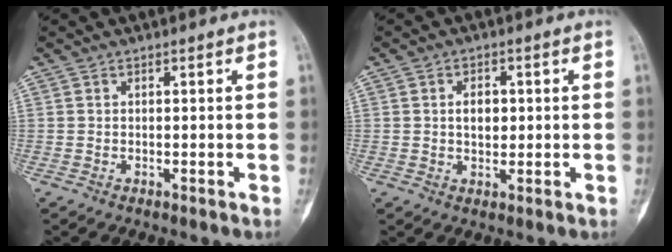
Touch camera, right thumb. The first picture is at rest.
{"total": 4.0, "force": [0.5, 2.6, 2.9], "torque": [-0.030, -0.003, 0.007]}